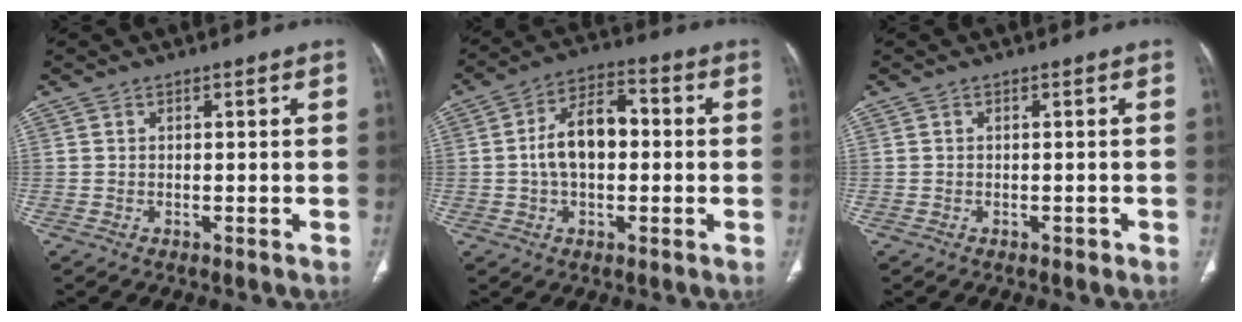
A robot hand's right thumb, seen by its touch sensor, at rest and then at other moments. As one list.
[{"total": 10.8, "force": [0.1, 6.4, 8.7], "torque": [-0.144, 0.030, -0.006]}, {"total": 0.7, "force": [-0.4, 0.5, 0.3], "torque": [-0.002, 0.001, -0.006]}]